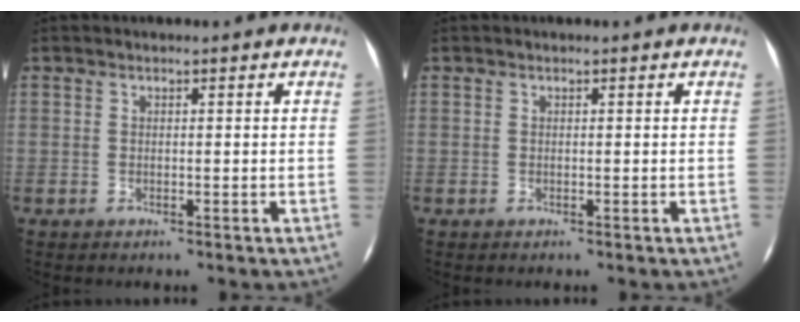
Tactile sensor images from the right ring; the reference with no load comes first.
{"total": 0.0}